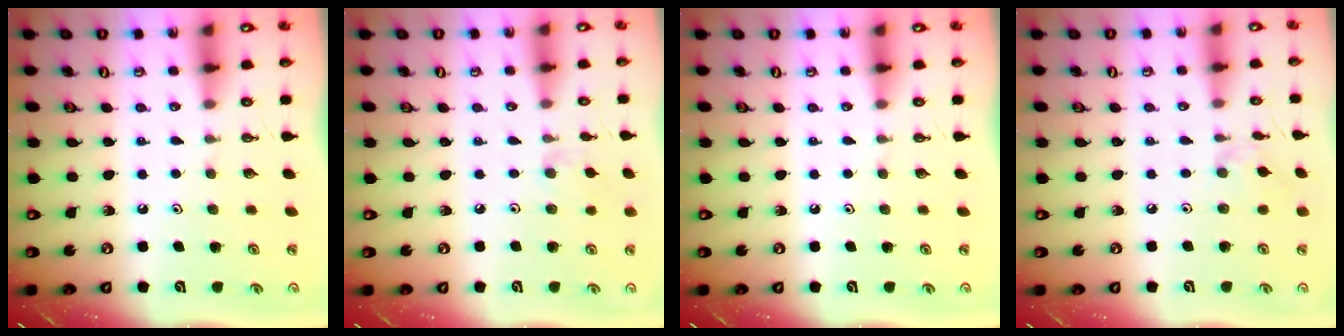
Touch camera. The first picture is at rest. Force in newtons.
{"total": 3.8, "press": 3.7, "slide": 0.7}
{"total": 0.0}
{"total": 2.8, "press": 2.7, "slide": 0.6}